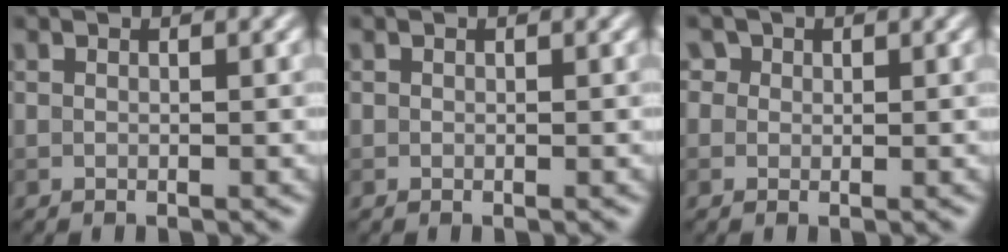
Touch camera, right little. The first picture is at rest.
{"total": 0.0}
{"total": 2.3, "force": [1.2, 1.8, 0.8], "torque": [-0.010, 0.008, 0.008]}